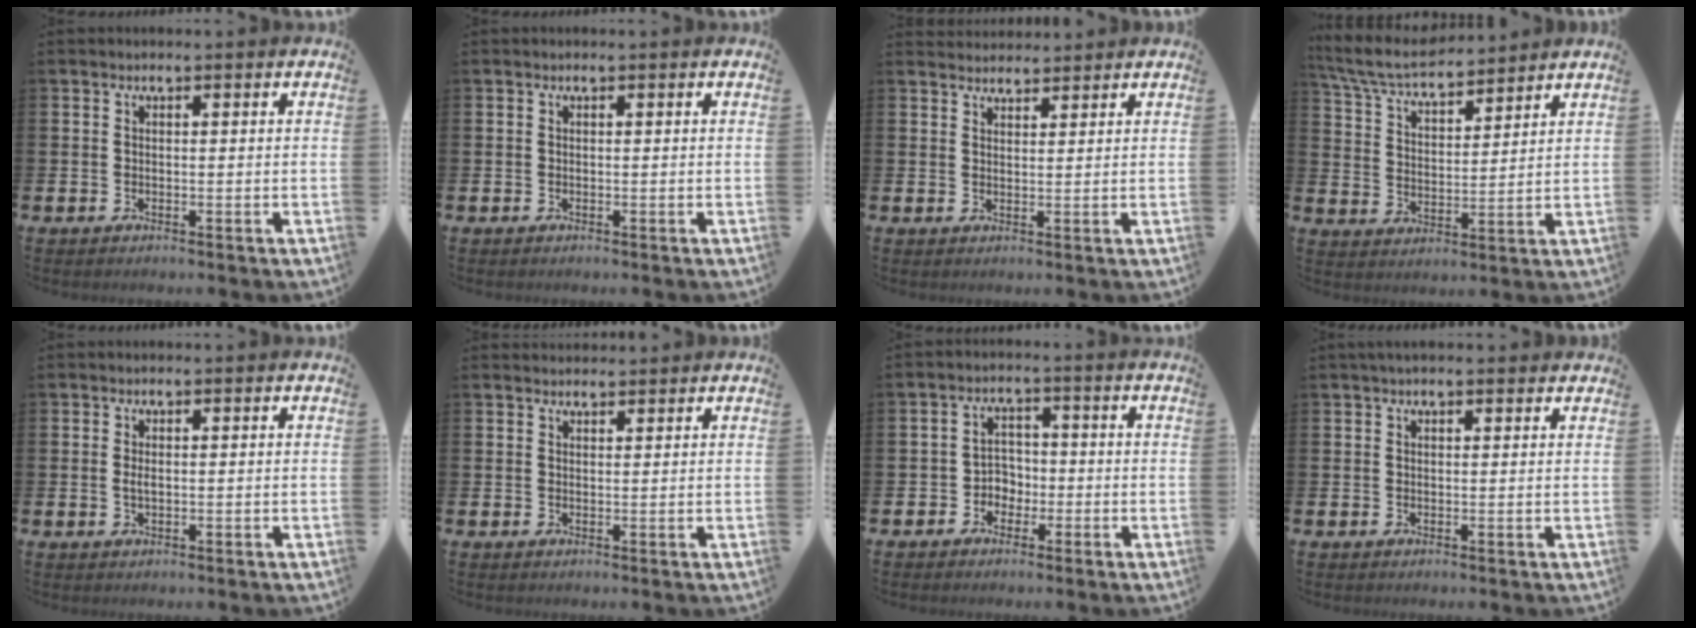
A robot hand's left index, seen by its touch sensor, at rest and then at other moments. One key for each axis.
{"total": 0.0}
{"total": 2.6, "fx": 2.5, "fy": 0.7, "fz": -0.1, "tx": 0.007, "ty": -0.012, "tz": 0.044}
{"total": 6.5, "fx": 6.1, "fy": 1.1, "fz": 1.9, "tx": -0.064, "ty": -0.034, "tz": 0.108}
{"total": 1.0, "fx": 0.1, "fy": 0.4, "fz": 0.9, "tx": -0.014, "ty": 0.002, "tz": 0.000}
{"total": 1.7, "fx": 1.6, "fy": 0.4, "fz": 0.0, "tx": 0.010, "ty": -0.006, "tz": 0.027}
{"total": 3.1, "fx": -1.6, "fy": 2.5, "fz": 0.8, "tx": -0.021, "ty": 0.004, "tz": -0.040}
{"total": 1.5, "fx": 1.3, "fy": 0.4, "fz": 0.7, "tx": -0.011, "ty": 0.003, "tz": 0.023}